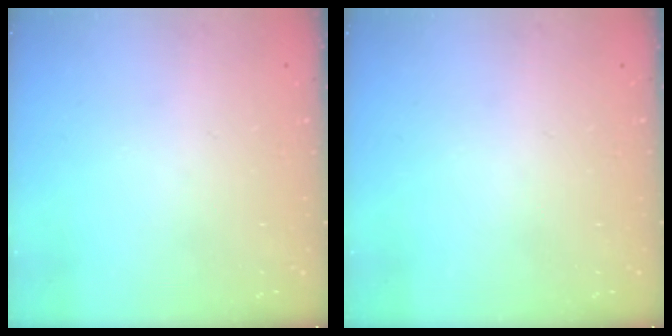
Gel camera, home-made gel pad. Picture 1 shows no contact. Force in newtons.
{"total": 0.0}